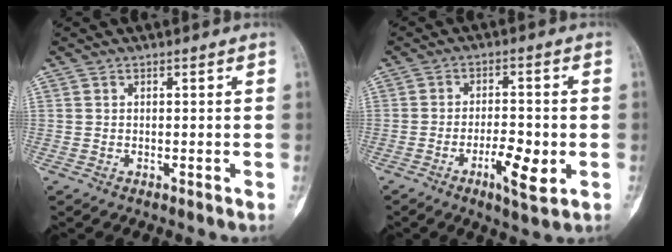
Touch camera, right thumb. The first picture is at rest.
{"total": 7.5, "force": [-2.5, 2.4, 6.7], "torque": [-0.107, 0.005, -0.039]}